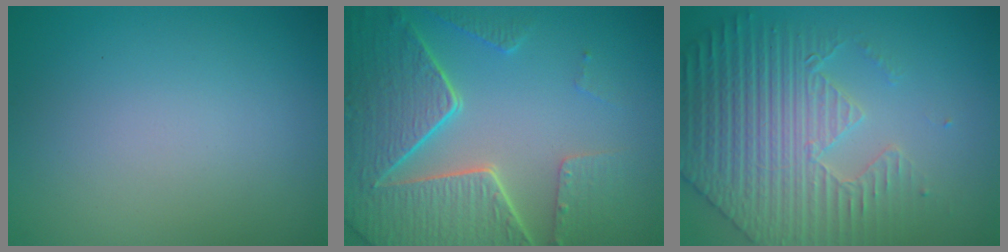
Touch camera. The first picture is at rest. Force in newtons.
{"total": 8.4, "press": 6.1, "slide": 5.8}
{"total": 5.9, "press": 5.4, "slide": 2.5}